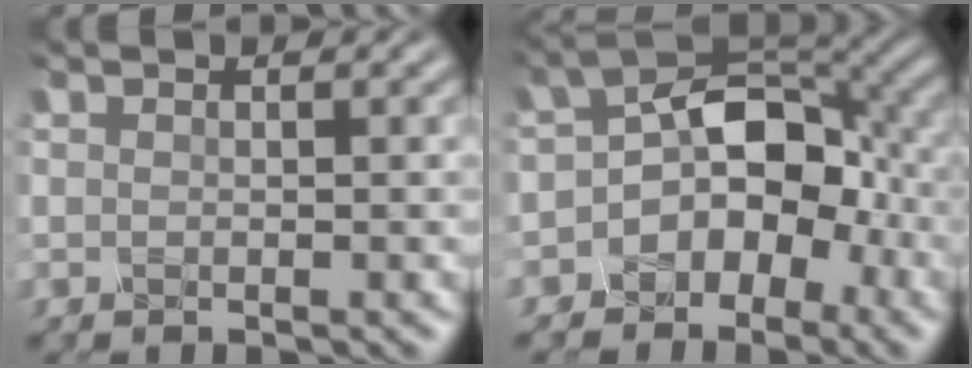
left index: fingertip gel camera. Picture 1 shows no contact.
{"total": 6.6, "force": [-2.9, 4.7, 3.7], "torque": [-0.033, 0.020, -0.062]}